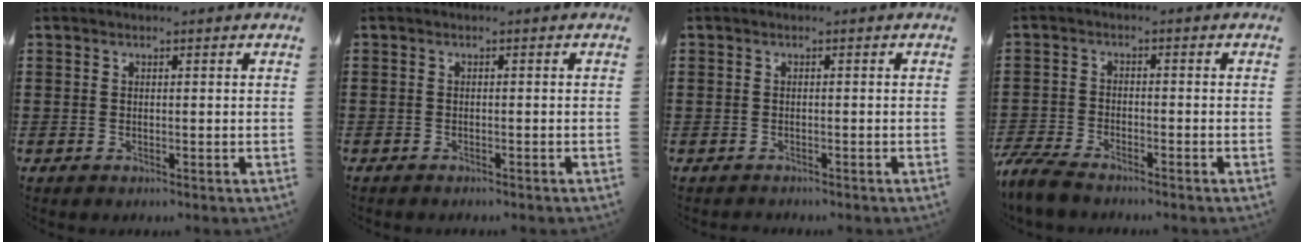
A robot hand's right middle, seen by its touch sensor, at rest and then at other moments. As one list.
[{"total": 0.6, "force": [-0.6, 0.1, 0.1], "torque": [-0.002, 0.000, -0.013]}, {"total": 0.8, "force": [-0.6, 0.4, -0.2], "torque": [0.003, 0.005, -0.016]}, {"total": 4.4, "force": [-4.1, 0.8, 1.5], "torque": [-0.053, -0.006, -0.088]}]